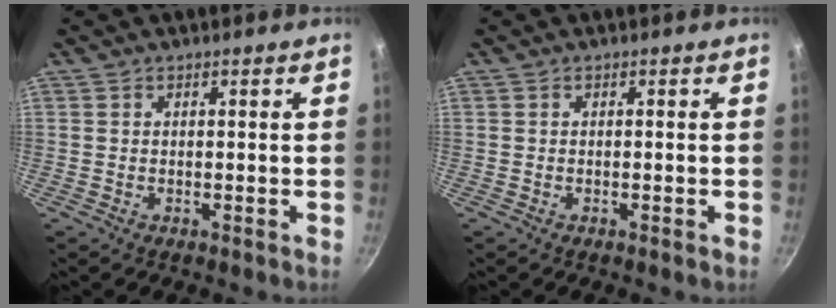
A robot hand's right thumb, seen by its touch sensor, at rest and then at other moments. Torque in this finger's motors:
{"motor_torque": [-0.51, -0.25, -0.29, -0.32, -0.02]}